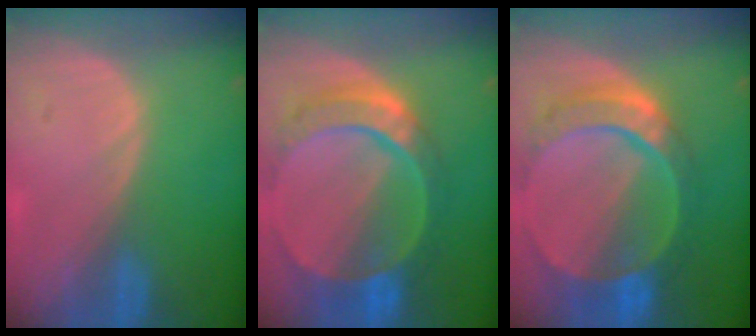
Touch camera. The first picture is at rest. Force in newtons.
{"total": 10.7, "press": 9.0, "slide": 5.7}
{"total": 10.7, "press": 9.0, "slide": 5.7}